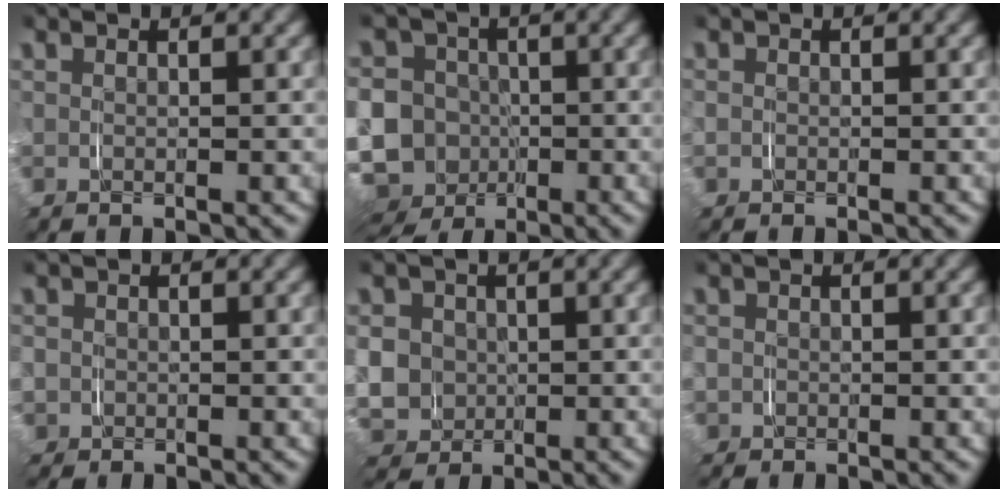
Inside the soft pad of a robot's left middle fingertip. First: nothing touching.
{"total": 15.5, "force": [-3.7, 14.3, 4.7], "torque": [-0.140, -0.066, -0.064]}
{"total": 1.2, "force": [-0.2, 1.1, 0.2], "torque": [-0.013, -0.001, -0.007]}
{"total": 3.5, "force": [-0.7, 3.4, 0.7], "torque": [-0.034, -0.011, -0.015]}
{"total": 5.9, "force": [-0.2, 5.4, 2.4], "torque": [-0.064, -0.018, 0.002]}
{"total": 2.6, "force": [-0.4, 2.6, 0.5], "torque": [-0.025, -0.006, -0.013]}